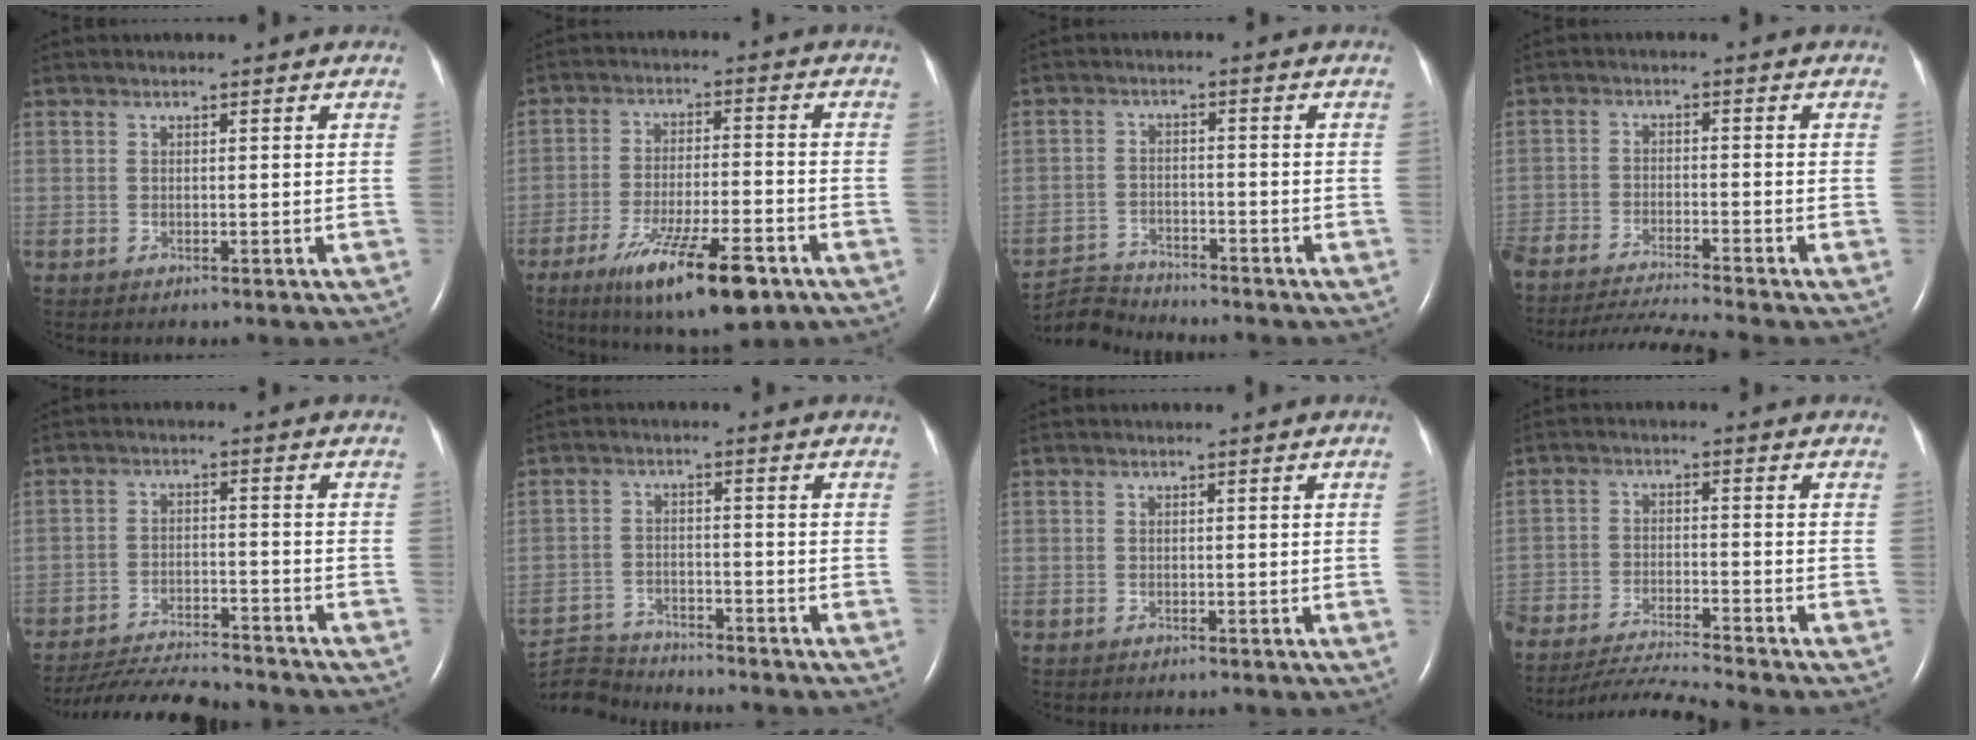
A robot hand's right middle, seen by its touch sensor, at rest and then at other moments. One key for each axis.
{"total": 13.7, "fx": -8.1, "fy": 2.4, "fz": 10.8, "tx": -0.177, "ty": -0.027, "tz": -0.128}
{"total": 5.5, "fx": -5.4, "fy": -0.3, "fz": -1.2, "tx": 0.016, "ty": -0.006, "tz": -0.101}
{"total": 11.1, "fx": -10.3, "fy": -1.6, "fz": 3.7, "tx": -0.050, "ty": -0.015, "tz": -0.175}
{"total": 13.1, "fx": -12.4, "fy": 1.1, "fz": 4.0, "tx": -0.067, "ty": -0.014, "tz": -0.193}
{"total": 8.1, "fx": -8.1, "fy": 0.8, "fz": -0.2, "tx": -0.003, "ty": 0.005, "tz": -0.150}
{"total": 0.8, "fx": -0.1, "fy": -0.4, "fz": 0.7, "tx": 0.001, "ty": 0.002, "tz": -0.003}
{"total": 10.7, "fx": -10.2, "fy": -1.9, "fz": 2.8, "tx": -0.038, "ty": -0.007, "tz": -0.179}